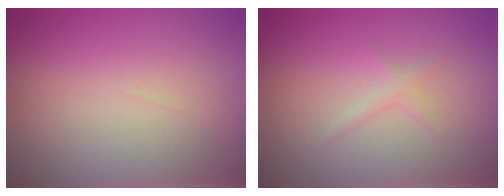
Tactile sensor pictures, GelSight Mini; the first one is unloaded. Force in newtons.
{"total": 1.0, "press": 1.0, "slide": 0.1}